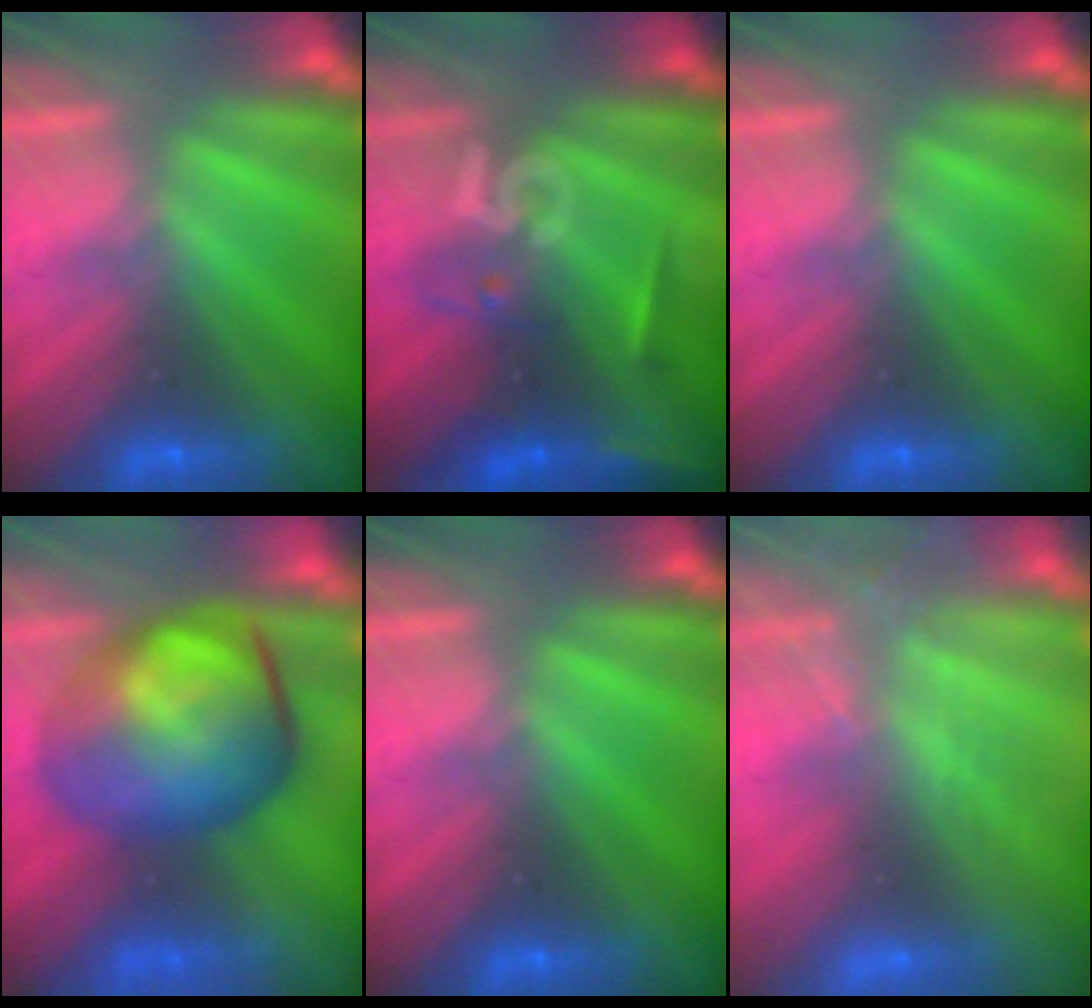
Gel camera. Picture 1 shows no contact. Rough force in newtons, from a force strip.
{"total": 2.5}
{"total": 0.0}
{"total": 7.7}
{"total": 0.0}
{"total": 2.2}